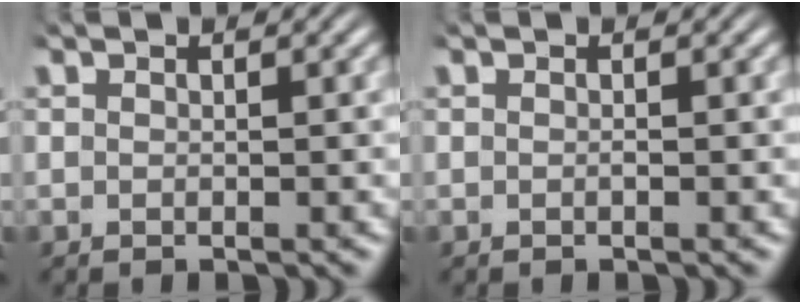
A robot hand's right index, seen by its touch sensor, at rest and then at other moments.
{"total": 0.0}